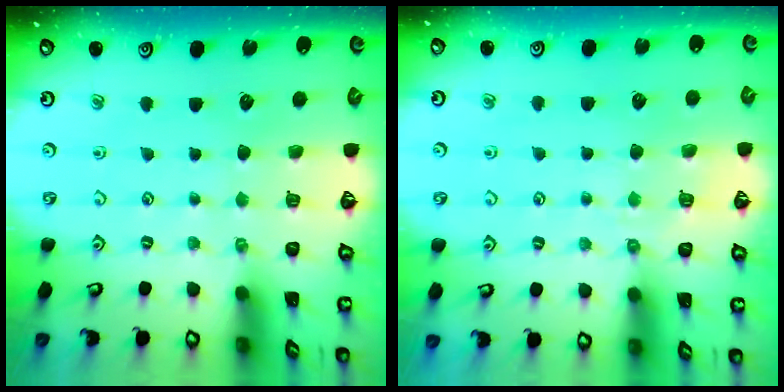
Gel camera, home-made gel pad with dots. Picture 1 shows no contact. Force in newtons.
{"total": 2.9, "press": 2.8, "slide": 0.6}